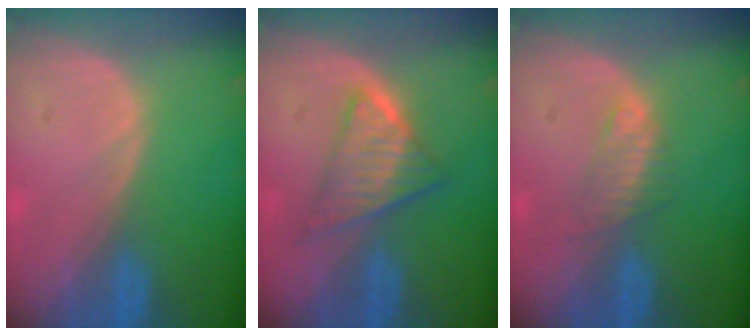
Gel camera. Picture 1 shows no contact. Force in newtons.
{"total": 6.2, "press": 5.8, "slide": 2.1}
{"total": 2.5, "press": 2.4, "slide": 0.3}